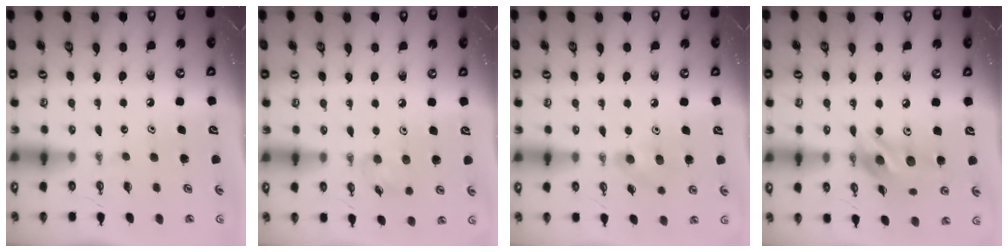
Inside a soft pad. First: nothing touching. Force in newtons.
{"total": 5.7, "press": 5.5, "slide": 1.4}
{"total": 6.7, "press": 6.5, "slide": 1.3}
{"total": 13.1, "press": 13.1, "slide": 0.8}